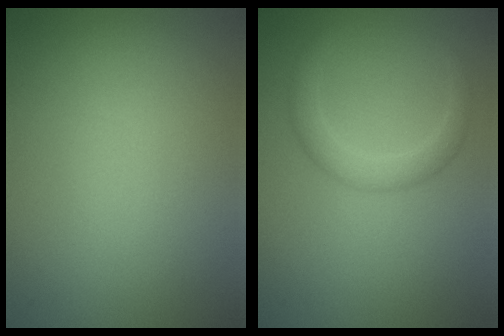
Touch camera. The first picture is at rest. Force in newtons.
{"total": 2.4, "press": 2.4, "slide": 0.1}